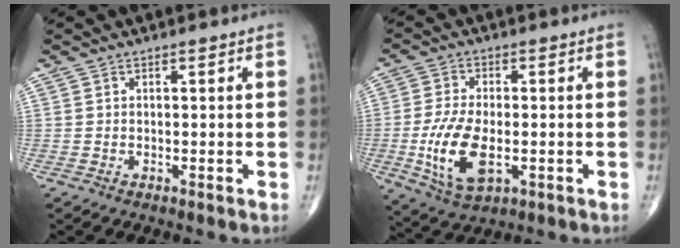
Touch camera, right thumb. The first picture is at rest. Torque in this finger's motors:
{"motor_torque": [0.77, 0.99, 1.16, 0.28, 0.42]}